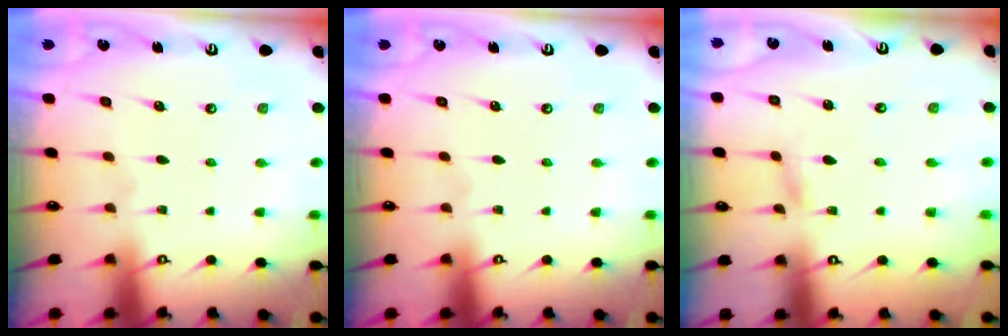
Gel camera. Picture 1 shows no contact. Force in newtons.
{"total": 0.0}
{"total": 1.2, "press": 1.2, "slide": 0.1}